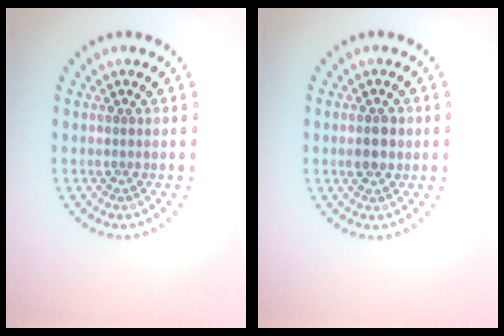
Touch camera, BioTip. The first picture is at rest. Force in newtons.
{"total": 2.3, "press": 2.3, "slide": 0.1}